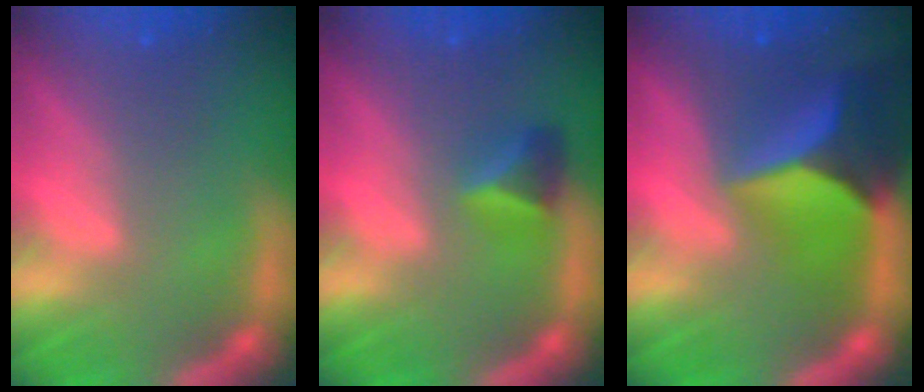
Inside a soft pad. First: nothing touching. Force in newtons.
{"total": 2.4}
{"total": 10.0}